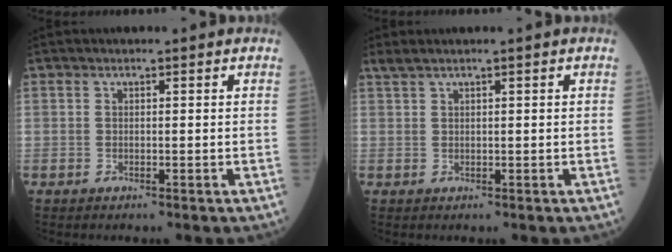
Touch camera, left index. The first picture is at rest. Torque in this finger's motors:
{"motor_torque": [0.07, -0.19, 0.02, 0.02]}